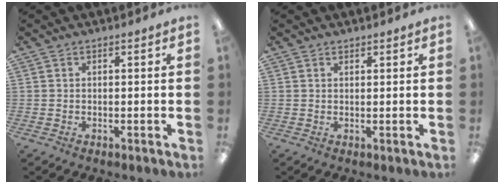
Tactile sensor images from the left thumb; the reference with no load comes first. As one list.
[{"total": 0.9, "force": [0.8, 0.4, 0.1], "torque": [0.006, -0.003, 0.013]}]